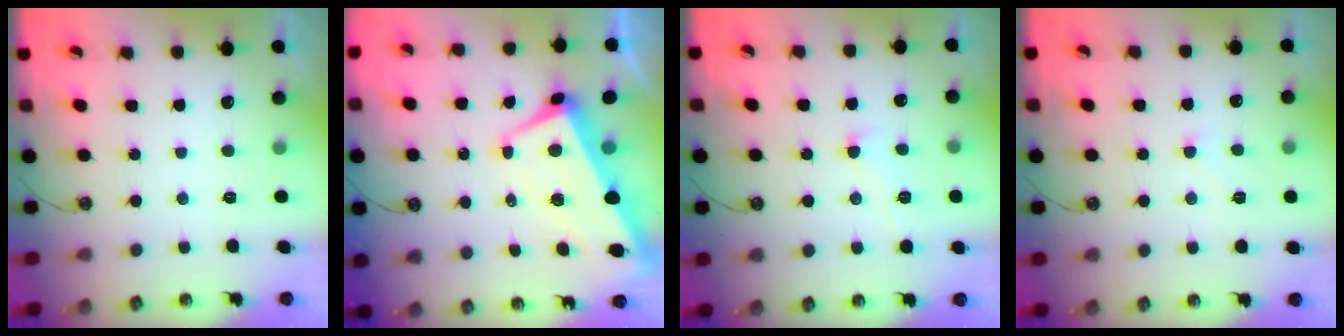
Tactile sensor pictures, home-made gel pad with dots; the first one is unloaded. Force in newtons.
{"total": 1.6, "press": 0.9, "slide": 1.3}
{"total": 2.3, "press": 2.2, "slide": 0.8}
{"total": 1.6, "press": 1.5, "slide": 0.5}